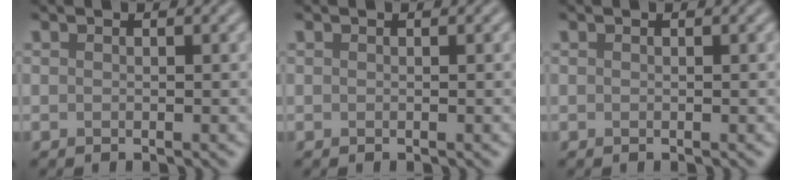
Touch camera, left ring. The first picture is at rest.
{"total": 0.0}
{"total": 0.0}